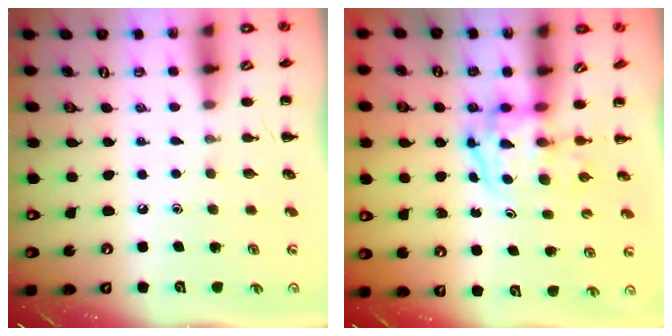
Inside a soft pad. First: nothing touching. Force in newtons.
{"total": 3.9, "press": 3.8, "slide": 0.6}